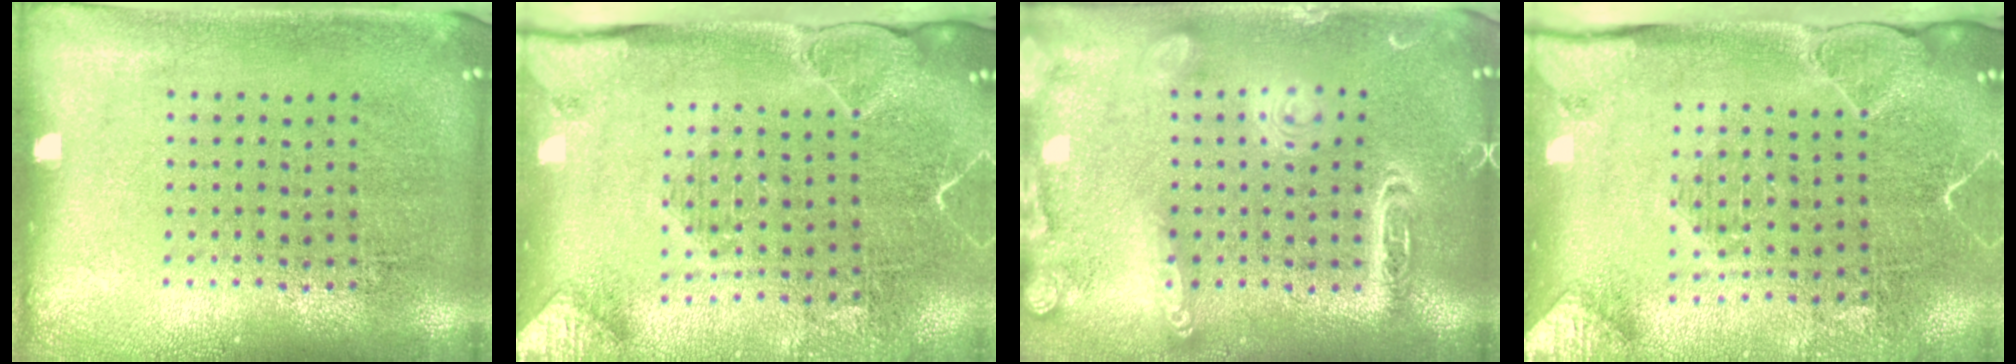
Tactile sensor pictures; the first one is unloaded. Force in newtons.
{"total": 2.1, "press": 2.1, "slide": 0.5}
{"total": 2.1, "press": 2.1, "slide": 0.1}
{"total": 2.1, "press": 2.1, "slide": 0.5}